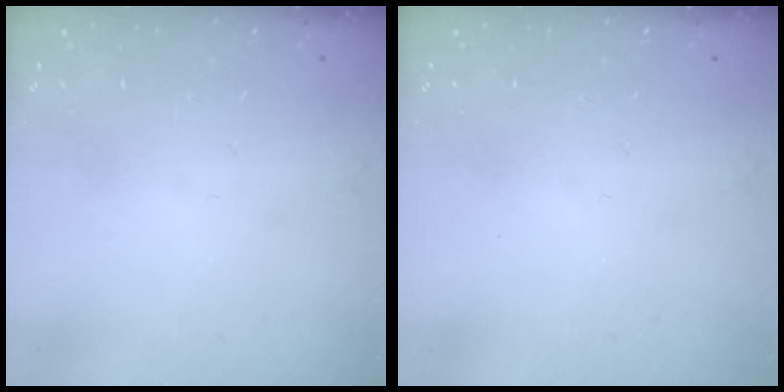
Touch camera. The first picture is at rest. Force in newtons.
{"total": 0.0}